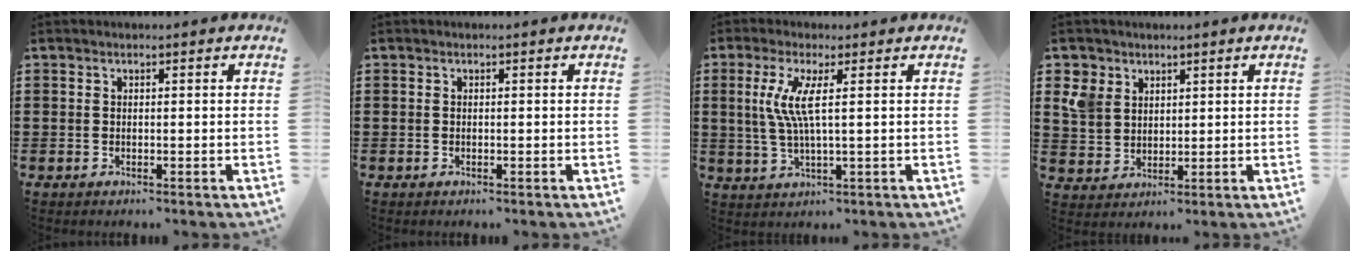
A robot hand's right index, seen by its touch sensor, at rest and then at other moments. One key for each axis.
{"total": 0.0}
{"total": 6.2, "fx": 1.2, "fy": 0.4, "fz": 6.1, "tx": -0.139, "ty": -0.014, "tz": 0.011}
{"total": 5.4, "fx": 2.6, "fy": 4.5, "fz": 1.4, "tx": -0.051, "ty": 0.018, "tz": 0.050}